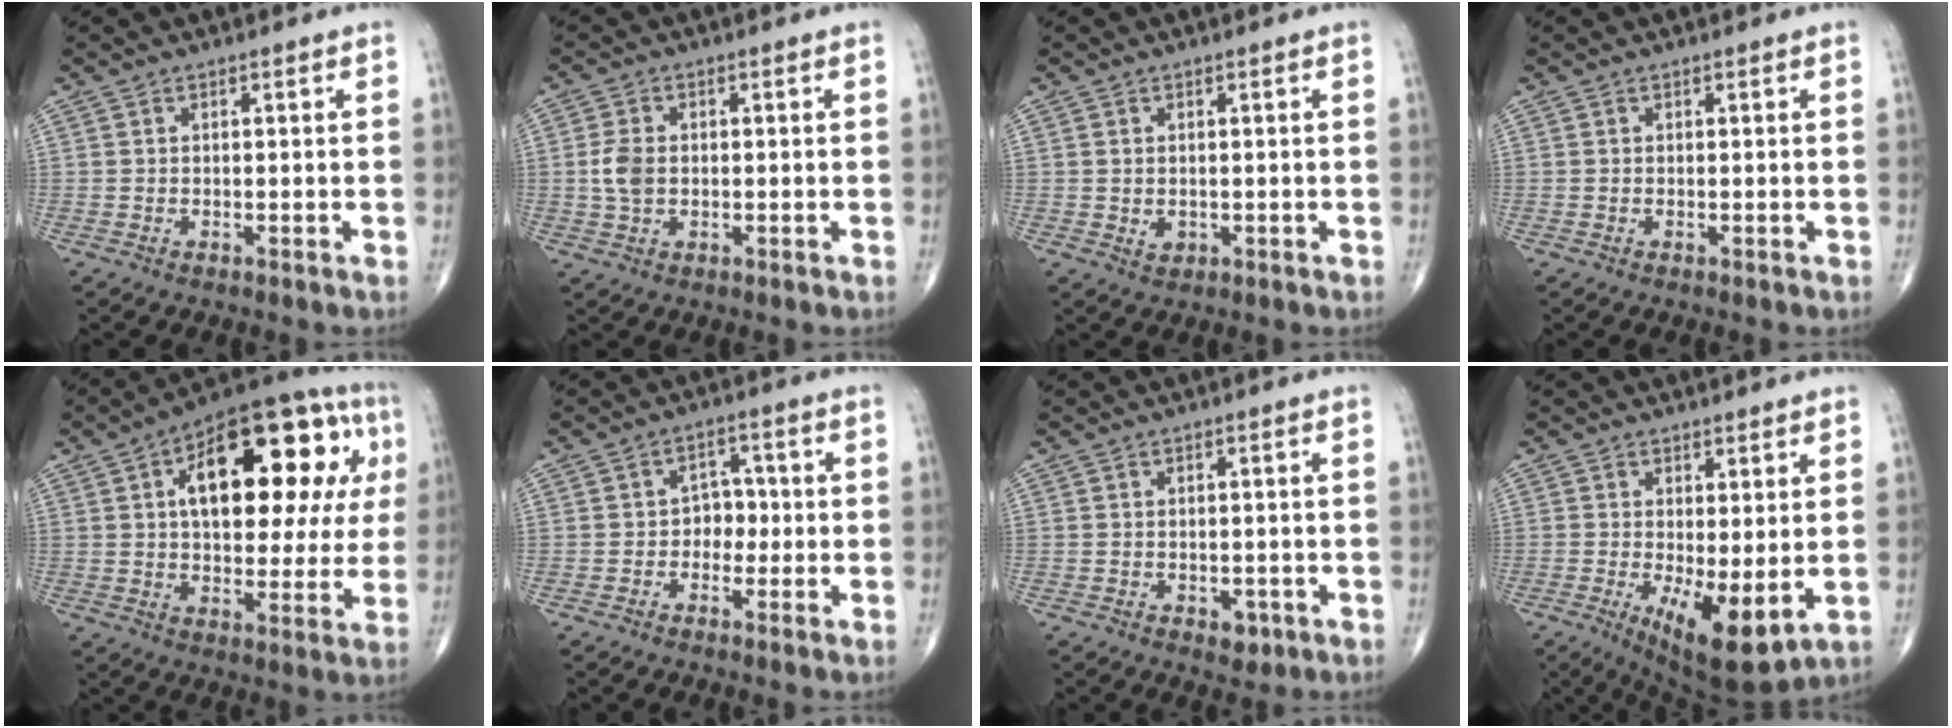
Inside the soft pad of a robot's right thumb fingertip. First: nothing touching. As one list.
[{"total": 4.4, "force": [0.0, 3.0, 3.2], "torque": [-0.068, 0.004, -0.001]}, {"total": 1.7, "force": [-0.1, 1.4, 1.0], "torque": [-0.014, -0.003, 0.005]}, {"total": 0.0}, {"total": 25.8, "force": [6.7, 12.3, 21.7], "torque": [-0.273, 0.031, 0.093]}, {"total": 4.1, "force": [-0.7, 3.3, 2.3], "torque": [-0.004, 0.015, -0.019]}, {"total": 2.6, "force": [-1.1, 1.7, 1.6], "torque": [-0.010, 0.001, -0.008]}, {"total": 10.2, "force": [-1.9, 3.7, 9.4], "torque": [-0.149, -0.027, -0.018]}]